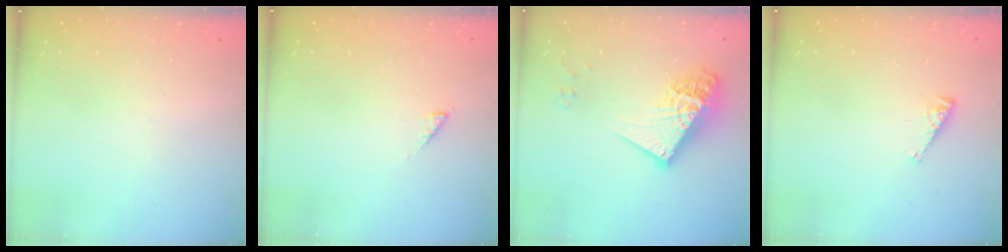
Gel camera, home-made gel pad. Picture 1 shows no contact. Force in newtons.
{"total": 1.1, "press": 1.0, "slide": 0.3}
{"total": 18.0, "press": 17.8, "slide": 2.0}
{"total": 4.8, "press": 4.8, "slide": 0.4}